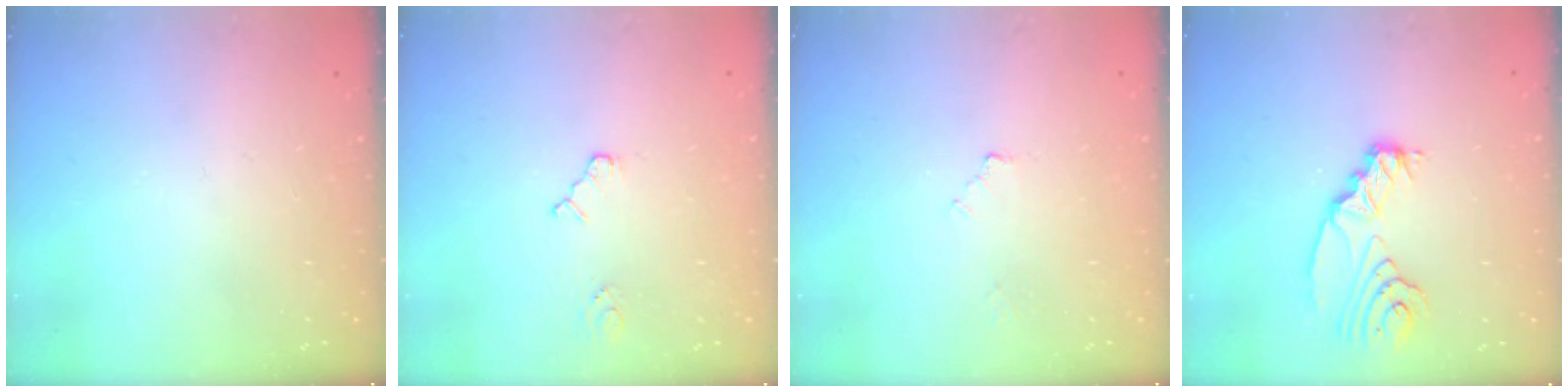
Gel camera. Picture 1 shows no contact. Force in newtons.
{"total": 2.6, "press": 2.6, "slide": 0.4}
{"total": 2.1, "press": 2.1, "slide": 0.3}
{"total": 10.3, "press": 10.2, "slide": 1.2}